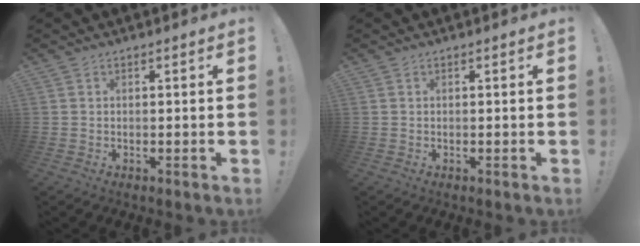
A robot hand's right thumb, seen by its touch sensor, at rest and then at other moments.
{"total": 0.0}